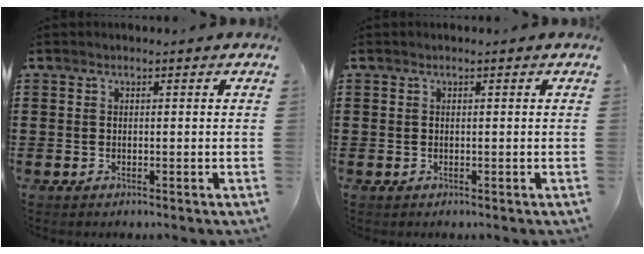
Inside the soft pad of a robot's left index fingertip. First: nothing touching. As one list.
[{"total": 0.0}]